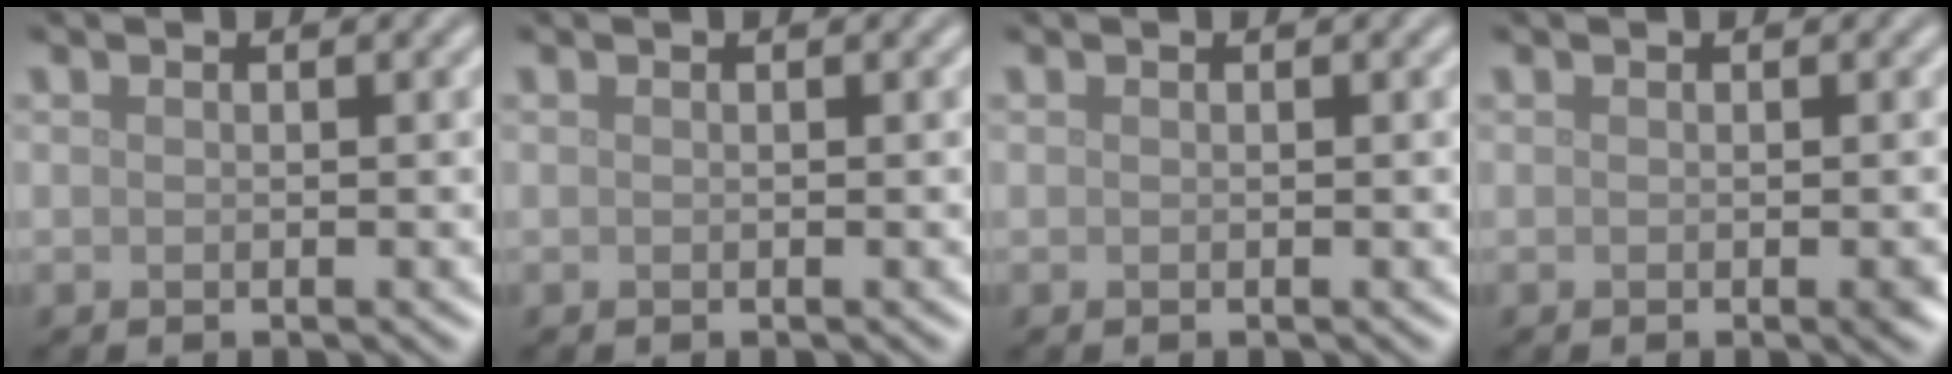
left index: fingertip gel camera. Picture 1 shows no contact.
{"total": 0.0}
{"total": 0.0}
{"total": 1.0, "force": [-0.3, 0.1, 1.0], "torque": [-0.011, -0.001, -0.003]}